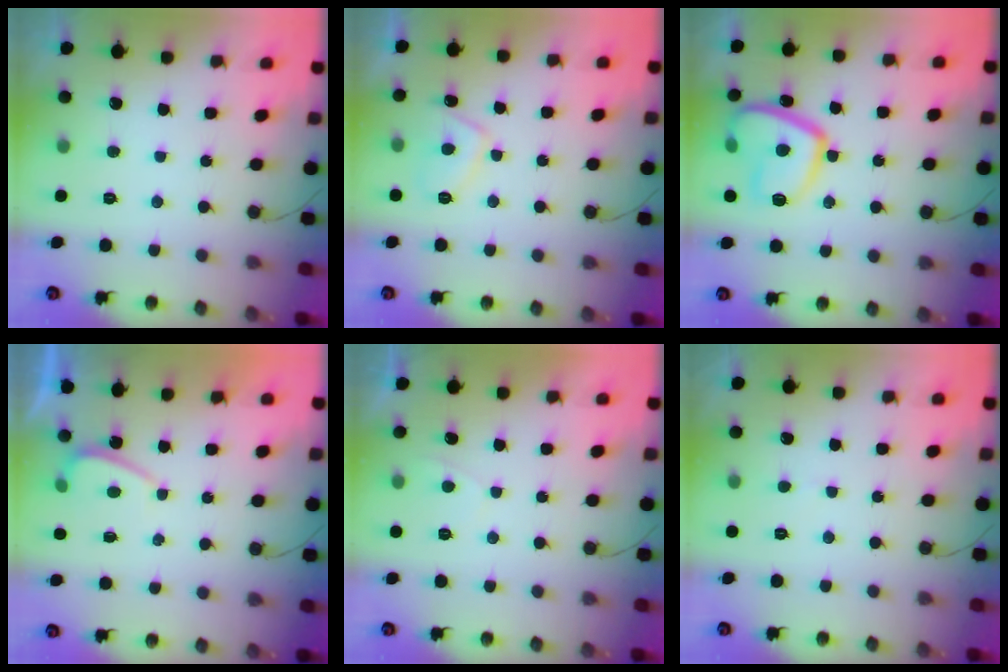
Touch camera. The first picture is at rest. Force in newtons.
{"total": 4.7, "press": 4.5, "slide": 1.1}
{"total": 14.8, "press": 14.7, "slide": 1.7}
{"total": 0.0}
{"total": 0.7, "press": 0.5, "slide": 0.5}
{"total": 2.8, "press": 2.8, "slide": 0.3}